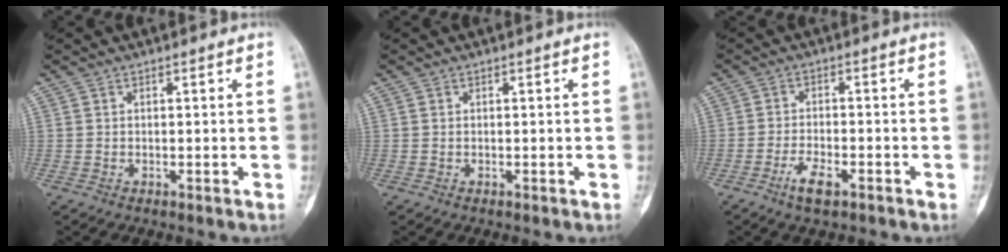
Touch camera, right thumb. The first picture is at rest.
{"total": 0.0}
{"total": 4.9, "force": [-2.9, 2.0, 3.4], "torque": [-0.062, 0.013, -0.053]}